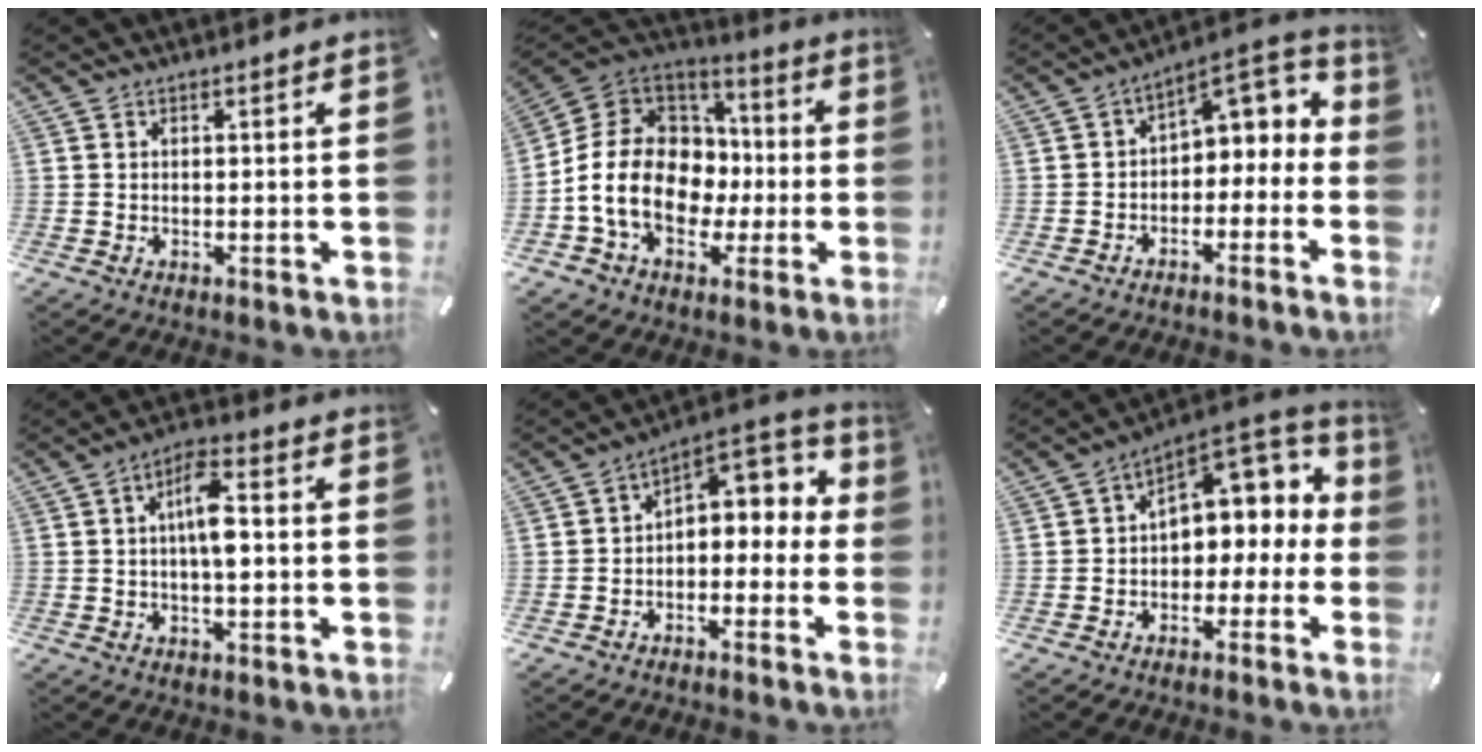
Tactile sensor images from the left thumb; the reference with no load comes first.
{"total": 17.2, "force": [-3.9, 13.8, 9.6], "torque": [-0.204, 0.018, -0.062]}
{"total": 6.2, "force": [0.5, 4.9, 3.7], "torque": [-0.042, -0.015, 0.004]}
{"total": 7.7, "force": [0.1, 3.0, 7.1], "torque": [-0.130, 0.012, -0.003]}
{"total": 6.0, "force": [0.8, 4.9, 3.4], "torque": [-0.038, -0.020, 0.011]}
{"total": 9.6, "force": [3.4, 7.2, 5.4], "torque": [-0.068, -0.026, 0.062]}